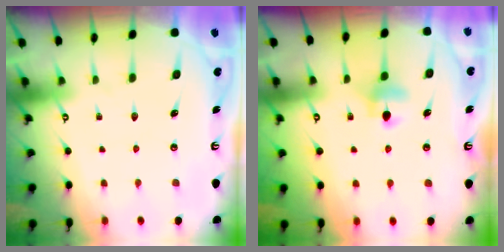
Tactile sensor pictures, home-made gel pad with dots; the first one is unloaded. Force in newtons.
{"total": 6.5, "press": 6.4, "slide": 0.7}